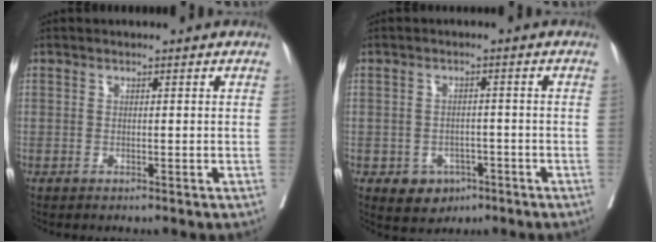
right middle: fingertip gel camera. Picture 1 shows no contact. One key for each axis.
{"total": 4.4, "fx": -2.2, "fy": 3.5, "fz": 1.6, "tx": -0.015, "ty": 0.005, "tz": -0.023}